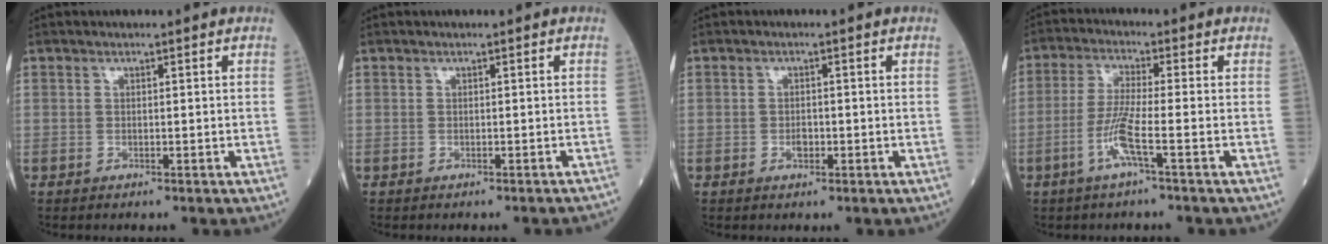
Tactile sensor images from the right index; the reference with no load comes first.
{"total": 2.4, "force": [-2.3, -0.3, 0.6], "torque": [-0.005, -0.006, -0.022]}
{"total": 1.3, "force": [-0.5, 0.7, 1.0], "torque": [-0.018, 0.002, -0.008]}
{"total": 5.7, "force": [-2.4, -0.6, 5.2], "torque": [-0.108, -0.005, -0.053]}